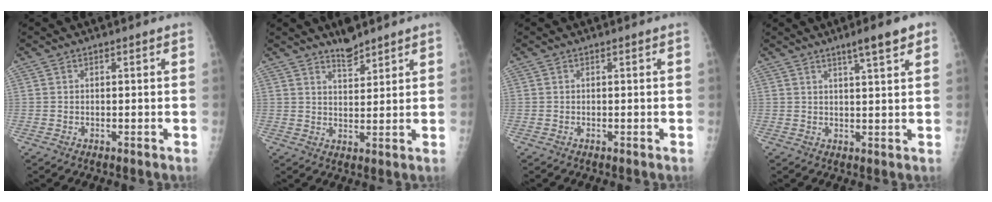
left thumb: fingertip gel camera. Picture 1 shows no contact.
{"total": 4.5, "force": [3.9, 1.3, 1.8], "torque": [-0.019, -0.032, 0.067]}
{"total": 0.0}
{"total": 6.0, "force": [3.6, 0.7, 4.7], "torque": [-0.066, -0.011, 0.053]}